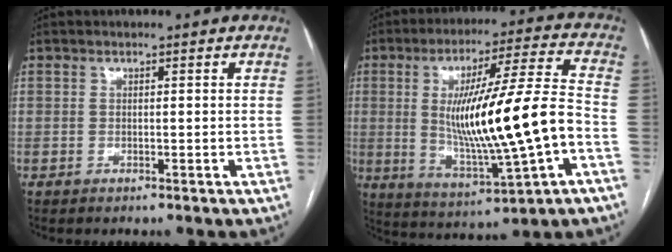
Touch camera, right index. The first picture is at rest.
{"total": 19.2, "force": [-2.3, 1.1, 19.0], "torque": [-0.336, -0.004, -0.029]}